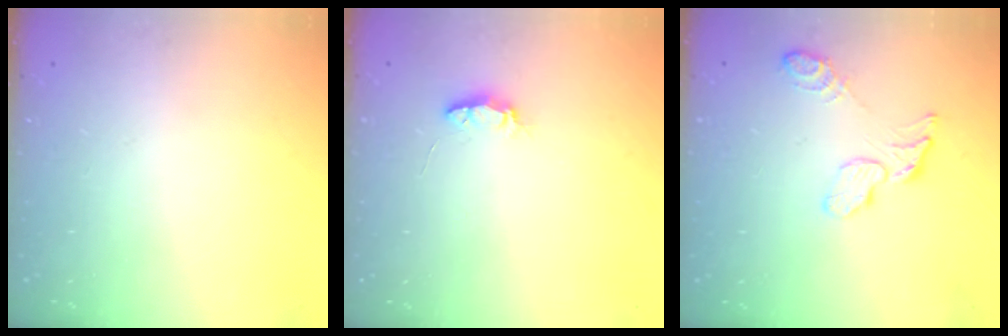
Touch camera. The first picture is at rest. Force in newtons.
{"total": 4.0, "press": 3.9, "slide": 0.5}
{"total": 7.7, "press": 7.7, "slide": 0.4}